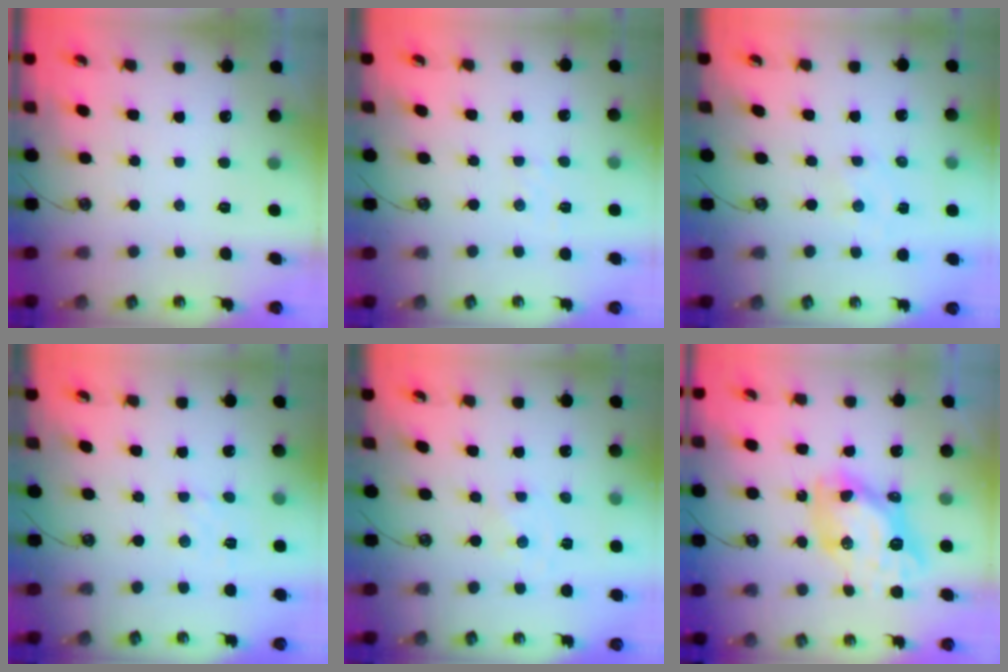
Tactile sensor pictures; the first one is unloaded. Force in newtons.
{"total": 2.5, "press": 2.5, "slide": 0.4}
{"total": 1.8, "press": 1.7, "slide": 0.3}
{"total": 2.4, "press": 2.4, "slide": 0.2}
{"total": 0.0}
{"total": 13.0, "press": 12.9, "slide": 1.3}